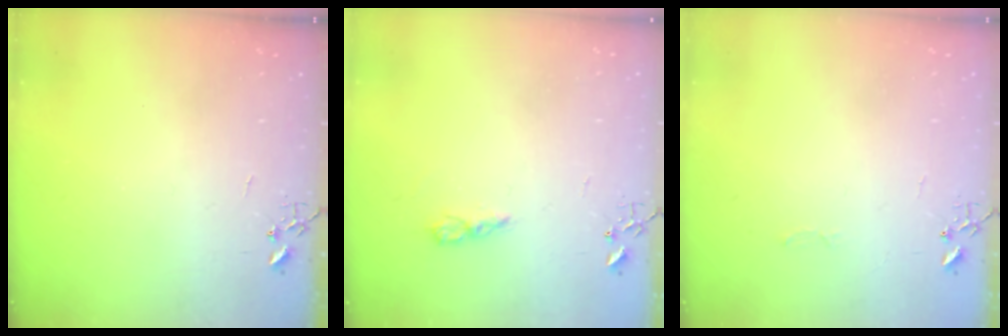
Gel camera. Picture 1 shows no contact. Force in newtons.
{"total": 5.0, "press": 5.0, "slide": 0.6}
{"total": 2.5, "press": 2.5, "slide": 0.4}